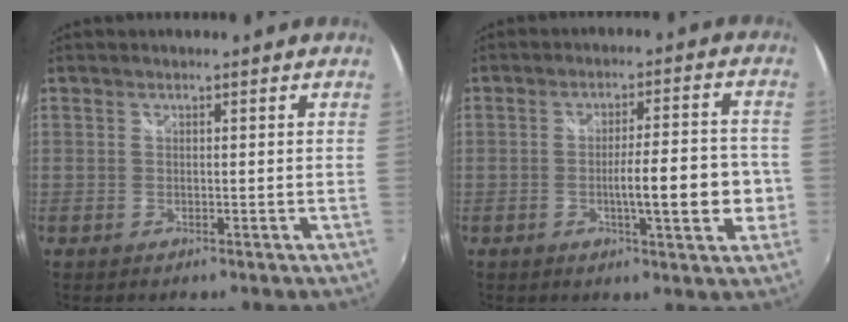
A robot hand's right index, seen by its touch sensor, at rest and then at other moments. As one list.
[{"total": 10.0, "force": [-2.4, 1.8, 9.5], "torque": [-0.151, -0.006, -0.031]}]